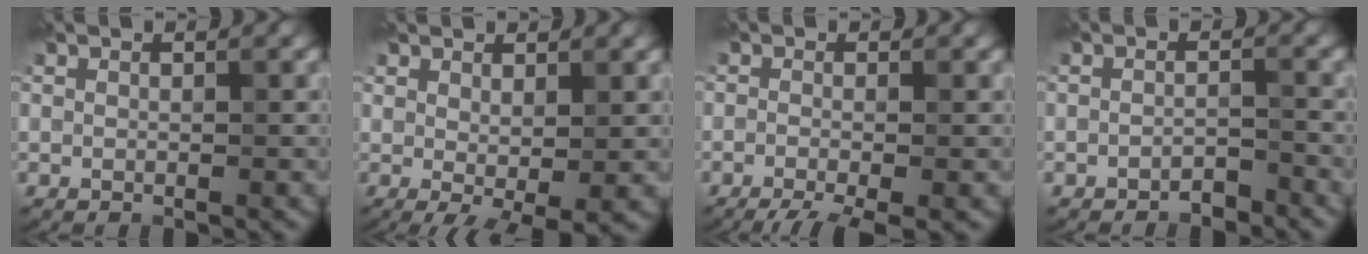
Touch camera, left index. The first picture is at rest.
{"total": 2.8, "force": [0.3, 0.7, 2.7], "torque": [-0.042, -0.011, 0.011]}
{"total": 4.3, "force": [-2.6, 1.0, 3.2], "torque": [-0.046, -0.010, -0.047]}
{"total": 1.5, "force": [-1.4, 0.3, 0.5], "torque": [-0.007, 0.005, -0.025]}